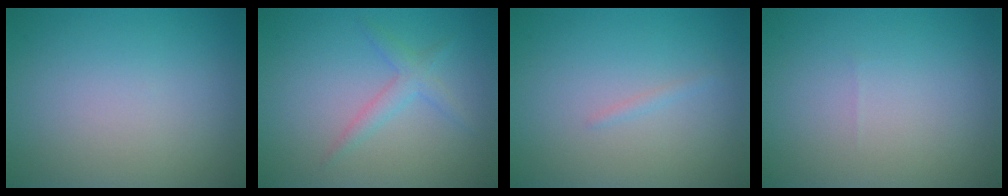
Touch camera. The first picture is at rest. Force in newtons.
{"total": 1.9, "press": 1.9, "slide": 0.1}
{"total": 0.6, "press": 0.6, "slide": 0.1}
{"total": 0.0}